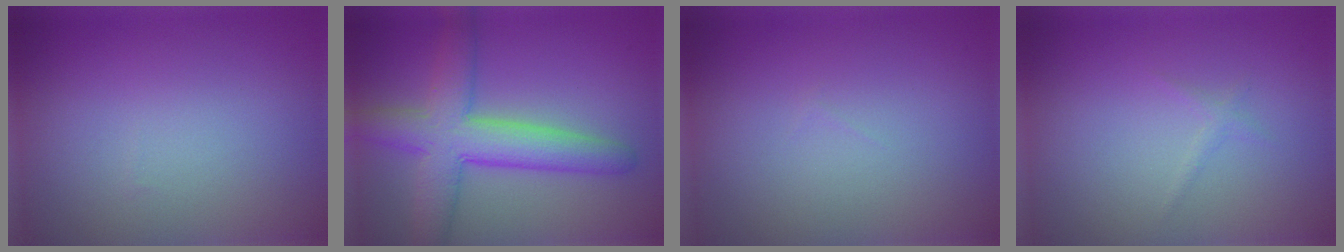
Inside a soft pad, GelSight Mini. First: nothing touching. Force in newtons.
{"total": 6.9, "press": 6.9, "slide": 0.4}
{"total": 0.0}
{"total": 0.6, "press": 0.6, "slide": 0.1}